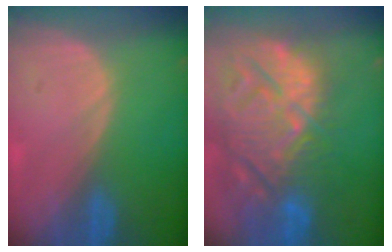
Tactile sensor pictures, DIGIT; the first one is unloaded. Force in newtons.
{"total": 15.3, "press": 13.2, "slide": 7.8}